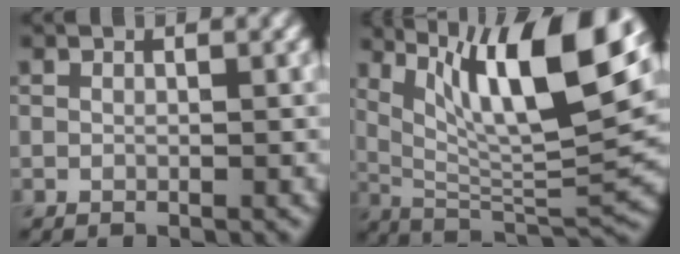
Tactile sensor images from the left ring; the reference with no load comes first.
{"total": 13.1, "force": [5.7, 3.2, 11.3], "torque": [-0.182, 0.002, 0.104]}